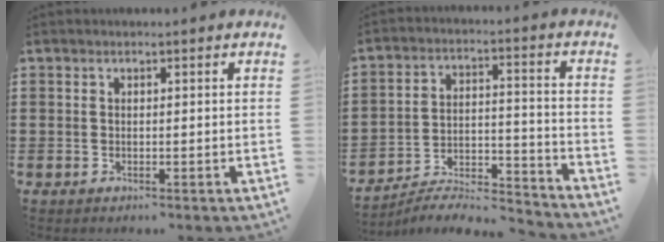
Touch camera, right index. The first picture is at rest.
{"total": 5.7, "force": [-5.4, 0.7, 1.7], "torque": [-0.032, -0.003, -0.108]}